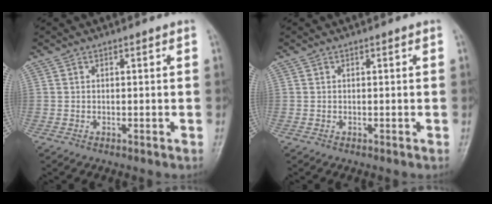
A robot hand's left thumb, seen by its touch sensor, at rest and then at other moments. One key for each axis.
{"total": 0.0}